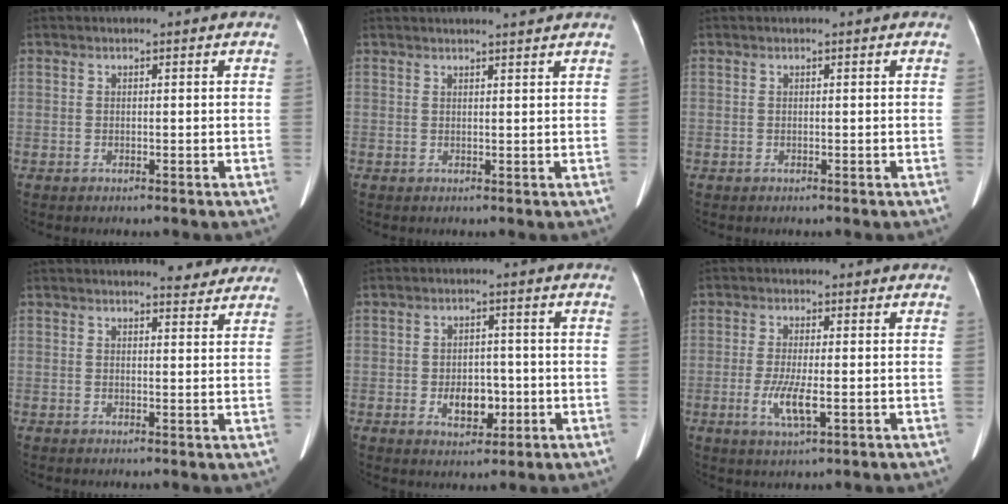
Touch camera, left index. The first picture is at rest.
{"total": 3.8, "force": [3.5, -0.5, 1.4], "torque": [-0.018, 0.010, 0.042]}
{"total": 0.0}
{"total": 4.5, "force": [4.2, 1.0, 1.1], "torque": [-0.010, -0.002, 0.040]}
{"total": 5.2, "force": [-1.4, 3.4, 3.8], "torque": [-0.061, 0.005, -0.014]}
{"total": 5.0, "force": [-1.3, 1.0, 4.8], "torque": [-0.102, -0.009, -0.020]}